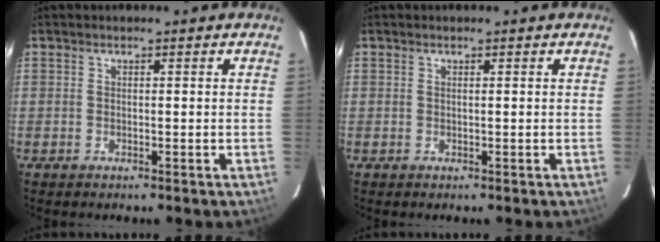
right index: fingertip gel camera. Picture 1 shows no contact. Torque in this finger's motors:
{"motor_torque": [-0.05, 0.01, -0.05, -0.04]}